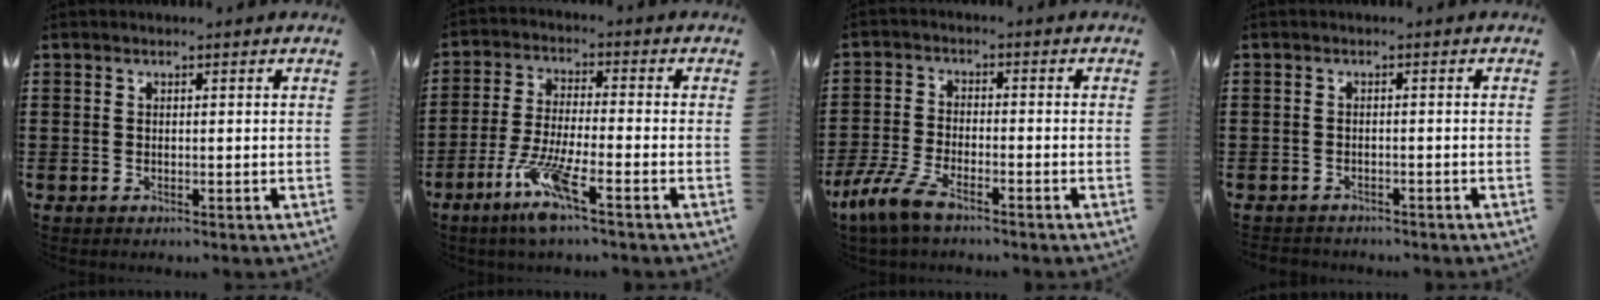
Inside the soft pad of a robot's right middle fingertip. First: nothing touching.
{"total": 8.3, "force": [-4.9, 1.1, 6.6], "torque": [-0.142, -0.011, -0.093]}
{"total": 6.7, "force": [-5.0, 1.9, 4.1], "torque": [-0.108, -0.013, -0.098]}
{"total": 1.3, "force": [-1.2, 0.5, -0.2], "torque": [-0.001, 0.002, -0.028]}